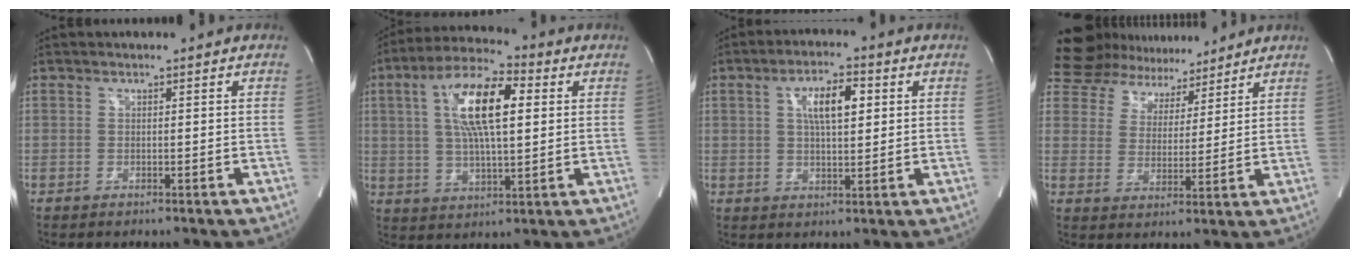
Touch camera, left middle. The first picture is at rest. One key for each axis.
{"total": 13.9, "fx": 3.4, "fy": 3.8, "fz": 12.9, "tx": -0.246, "ty": 0.022, "tz": 0.056}
{"total": 7.2, "fx": 2.1, "fy": 2.2, "fz": 6.5, "tx": -0.115, "ty": 0.013, "tz": 0.037}
{"total": 15.8, "fx": 13.9, "fy": 6.3, "fz": 4.2, "tx": -0.087, "ty": 0.029, "tz": 0.214}